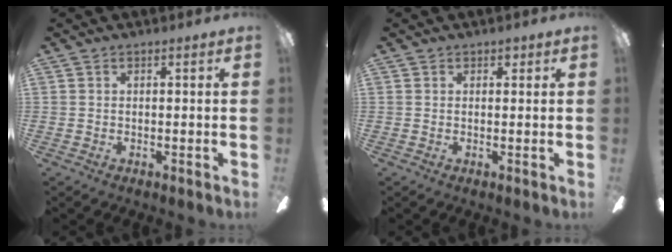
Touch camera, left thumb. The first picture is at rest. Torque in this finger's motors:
{"motor_torque": [0.08, -0.10, 0.68, -0.02, 0.00]}